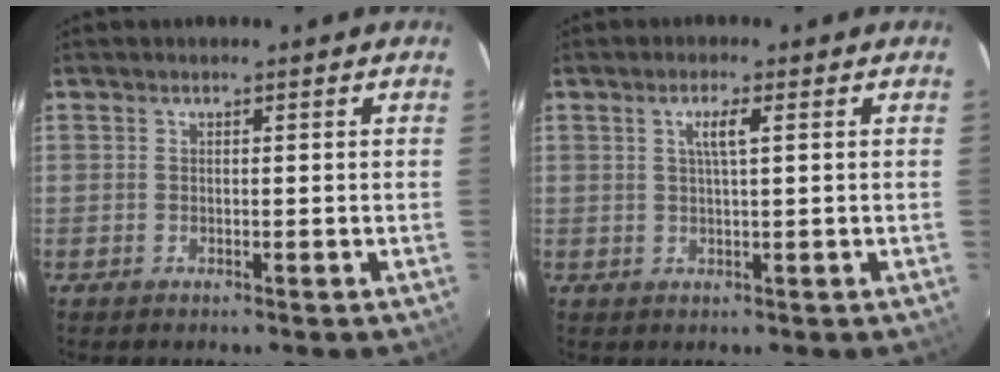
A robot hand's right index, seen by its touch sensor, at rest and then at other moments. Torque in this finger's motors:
{"motor_torque": [0.20, 0.15, 0.08, 0.05]}